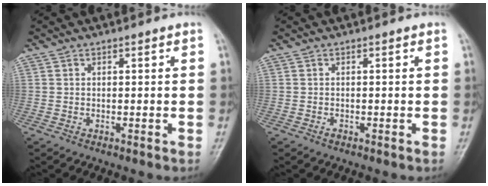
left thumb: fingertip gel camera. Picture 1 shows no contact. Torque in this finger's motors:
{"motor_torque": [-0.06, 0.02, 0.06, 0.04, 0.00]}